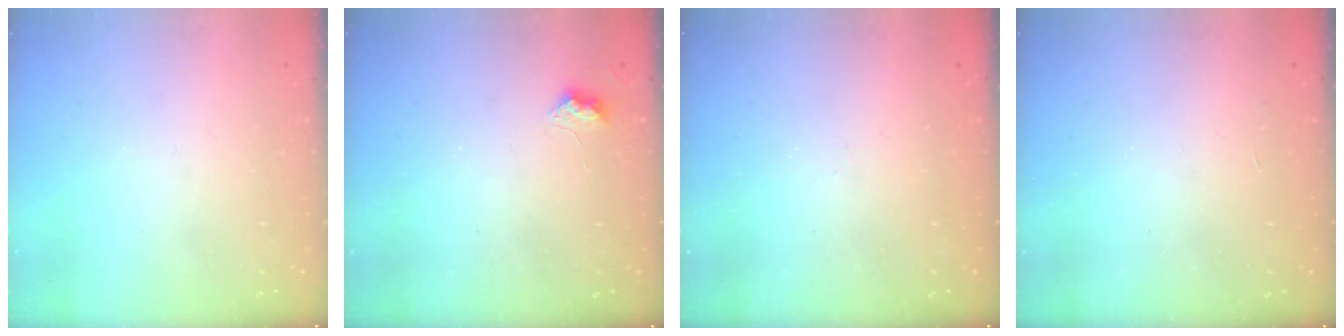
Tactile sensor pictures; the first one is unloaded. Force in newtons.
{"total": 5.9, "press": 5.9, "slide": 0.7}
{"total": 5.6, "press": 5.6, "slide": 0.5}
{"total": 2.2, "press": 2.2, "slide": 0.4}